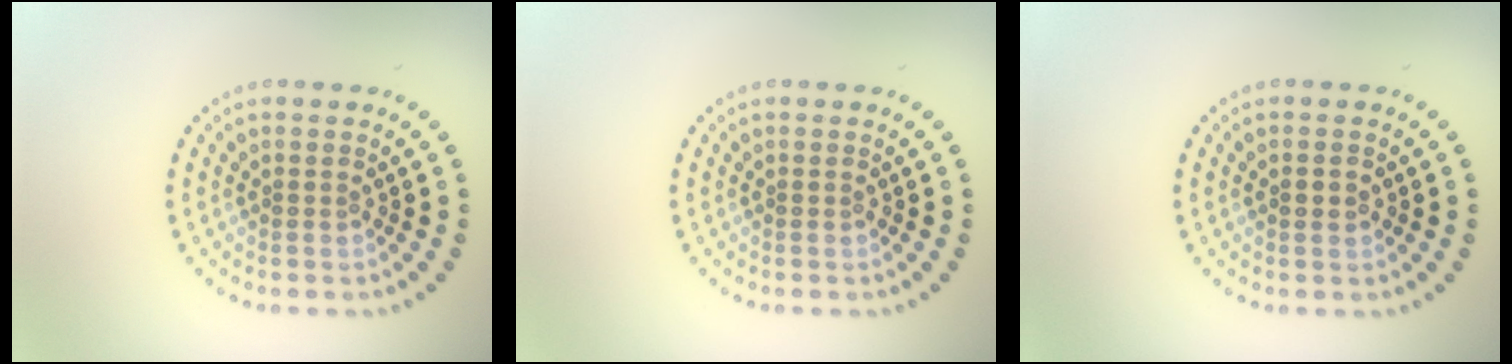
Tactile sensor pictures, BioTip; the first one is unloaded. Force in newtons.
{"total": 0.0}
{"total": 1.4, "press": 1.4, "slide": 0.2}